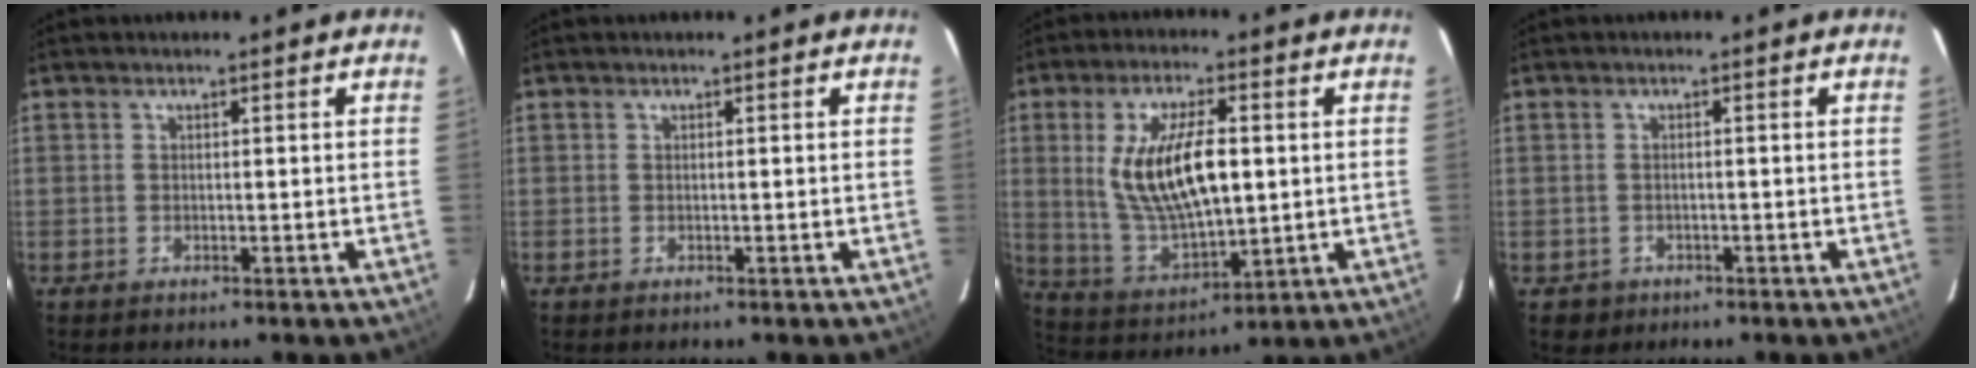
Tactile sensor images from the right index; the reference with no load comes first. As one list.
[{"total": 0.0}, {"total": 15.4, "force": [2.1, 6.4, 13.9], "torque": [-0.271, -0.005, 0.054]}, {"total": 2.3, "force": [-1.0, 2.0, 0.5], "torque": [-0.016, 0.001, -0.007]}]